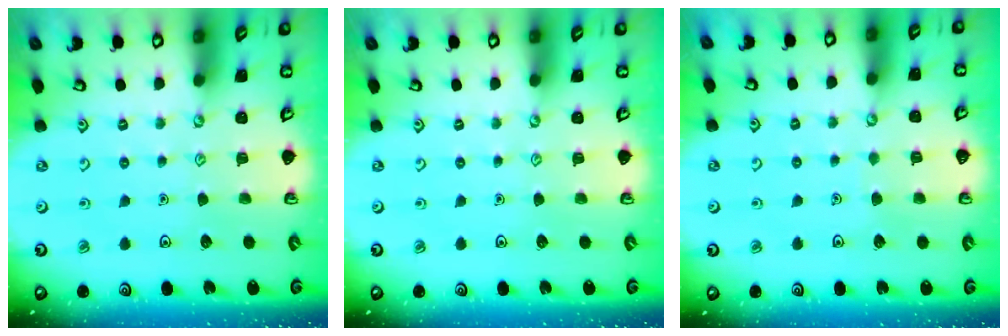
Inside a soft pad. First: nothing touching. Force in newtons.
{"total": 0.0}
{"total": 1.3, "press": 1.3, "slide": 0.1}